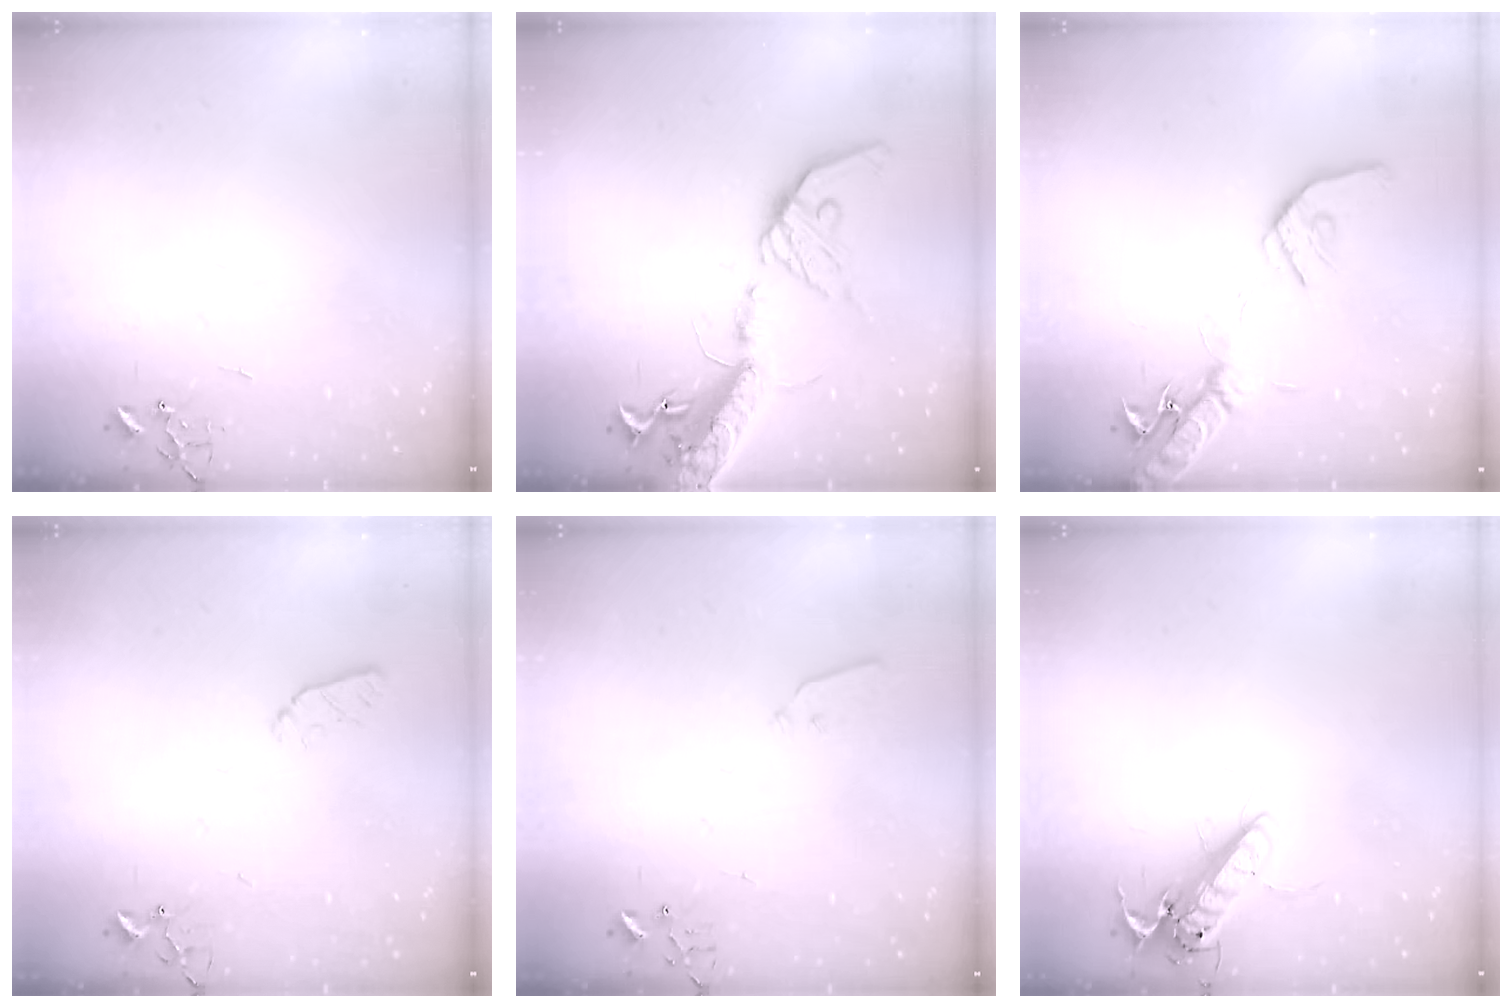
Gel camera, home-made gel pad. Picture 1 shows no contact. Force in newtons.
{"total": 20.9, "press": 20.4, "slide": 4.4}
{"total": 16.5, "press": 16.2, "slide": 2.9}
{"total": 5.0, "press": 4.9, "slide": 0.9}
{"total": 3.5, "press": 3.5, "slide": 0.6}
{"total": 13.8, "press": 13.6, "slide": 2.3}